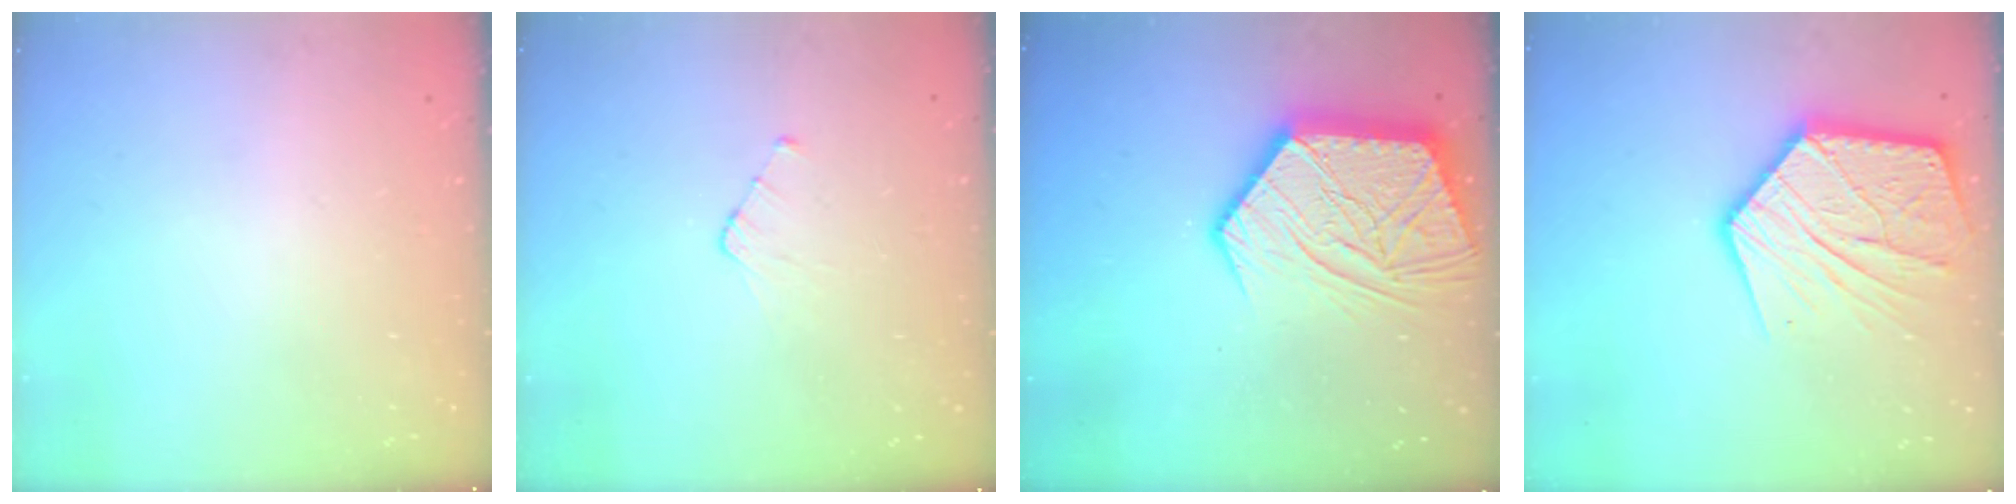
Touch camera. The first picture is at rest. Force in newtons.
{"total": 2.5, "press": 2.5, "slide": 0.3}
{"total": 19.1, "press": 19.0, "slide": 1.6}
{"total": 19.7, "press": 19.7, "slide": 1.8}